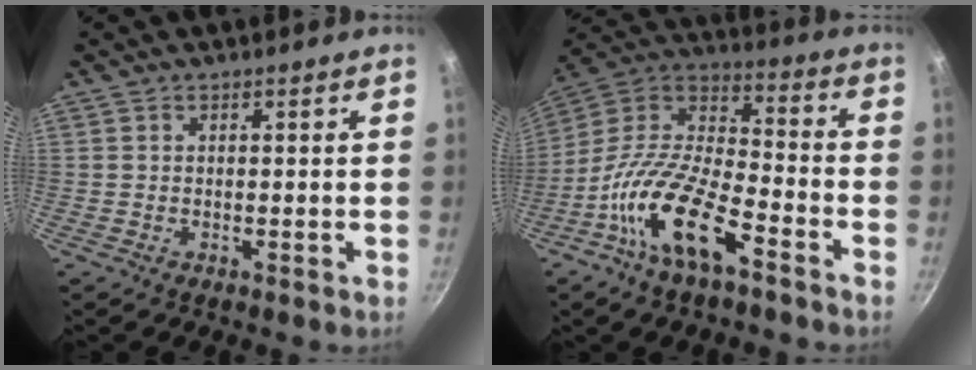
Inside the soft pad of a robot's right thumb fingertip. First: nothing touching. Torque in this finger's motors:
{"motor_torque": [2.31, 2.06, 1.95, -0.82, 0.65]}